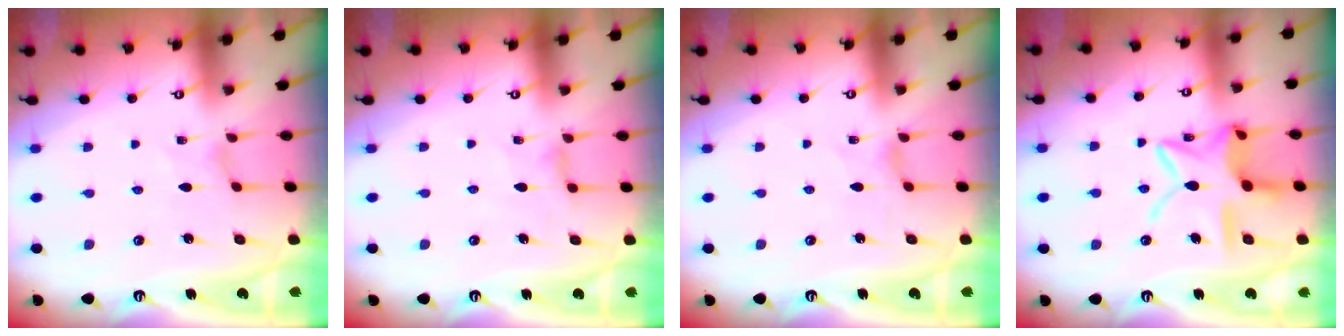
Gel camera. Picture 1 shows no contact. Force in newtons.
{"total": 2.4, "press": 2.4, "slide": 0.4}
{"total": 1.3, "press": 1.3, "slide": 0.2}
{"total": 14.1, "press": 14.0, "slide": 1.2}